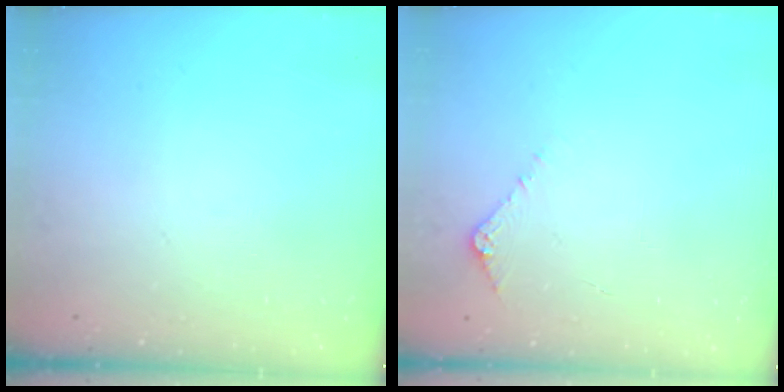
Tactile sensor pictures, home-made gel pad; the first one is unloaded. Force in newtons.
{"total": 5.5, "press": 5.5, "slide": 0.7}